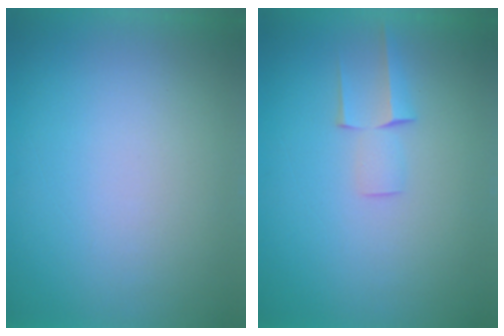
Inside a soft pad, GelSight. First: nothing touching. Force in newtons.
{"total": 2.1}